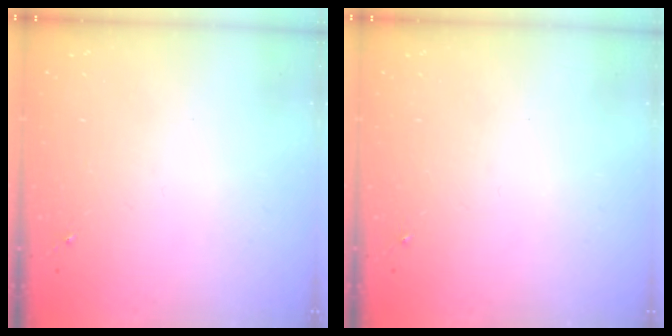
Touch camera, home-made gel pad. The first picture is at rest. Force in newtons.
{"total": 0.0}